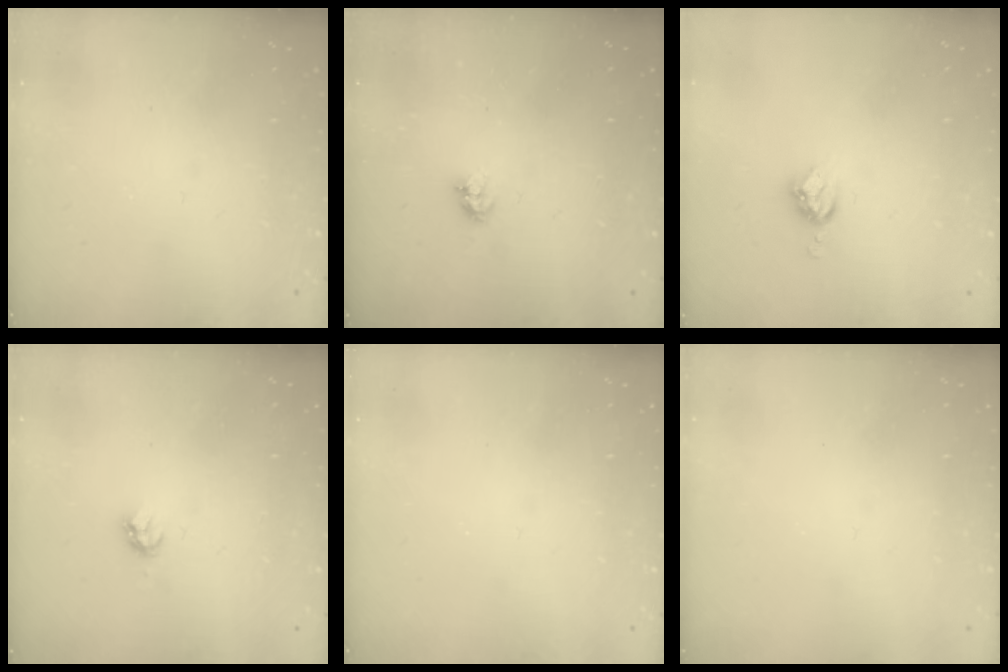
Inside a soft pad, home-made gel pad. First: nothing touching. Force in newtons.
{"total": 3.4, "press": 3.4, "slide": 0.4}
{"total": 5.8, "press": 5.8, "slide": 0.3}
{"total": 2.8, "press": 2.8, "slide": 0.2}
{"total": 0.0}
{"total": 0.0}